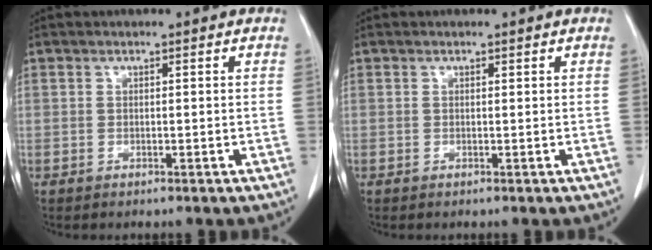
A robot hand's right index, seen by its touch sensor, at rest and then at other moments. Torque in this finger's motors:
{"motor_torque": [0.05, -0.02, 0.03, 0.01]}